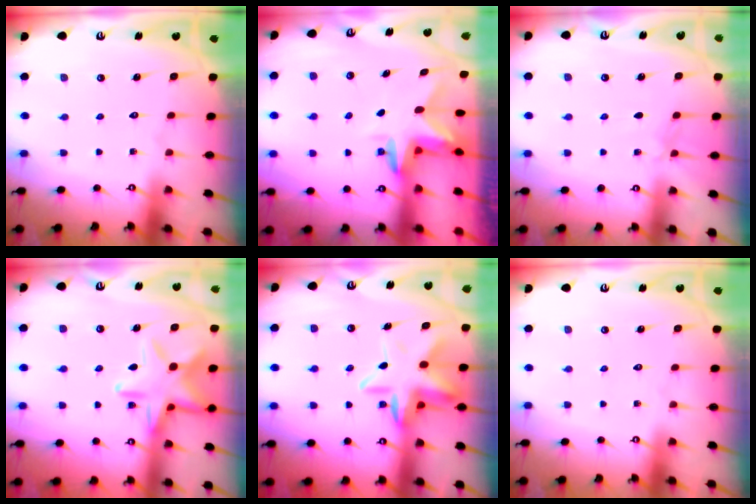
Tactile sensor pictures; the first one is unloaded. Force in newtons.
{"total": 2.9, "press": 2.9, "slide": 0.2}
{"total": 3.5, "press": 3.5, "slide": 0.5}
{"total": 15.1, "press": 15.1, "slide": 0.9}
{"total": 11.1, "press": 10.8, "slide": 2.5}
{"total": 0.0}